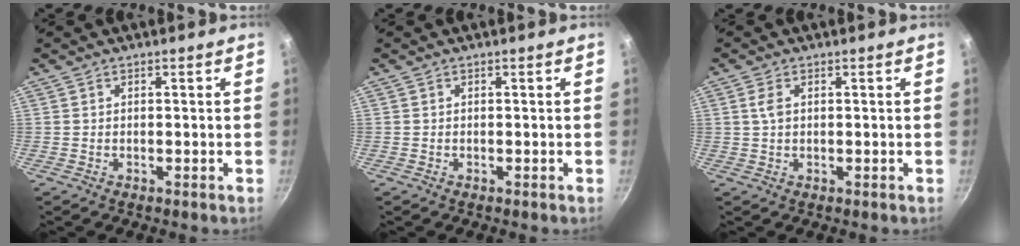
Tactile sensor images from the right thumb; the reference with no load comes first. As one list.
[{"total": 0.0}, {"total": 2.5, "force": [0.7, 1.4, 2.0], "torque": [-0.040, 0.001, 0.013]}]